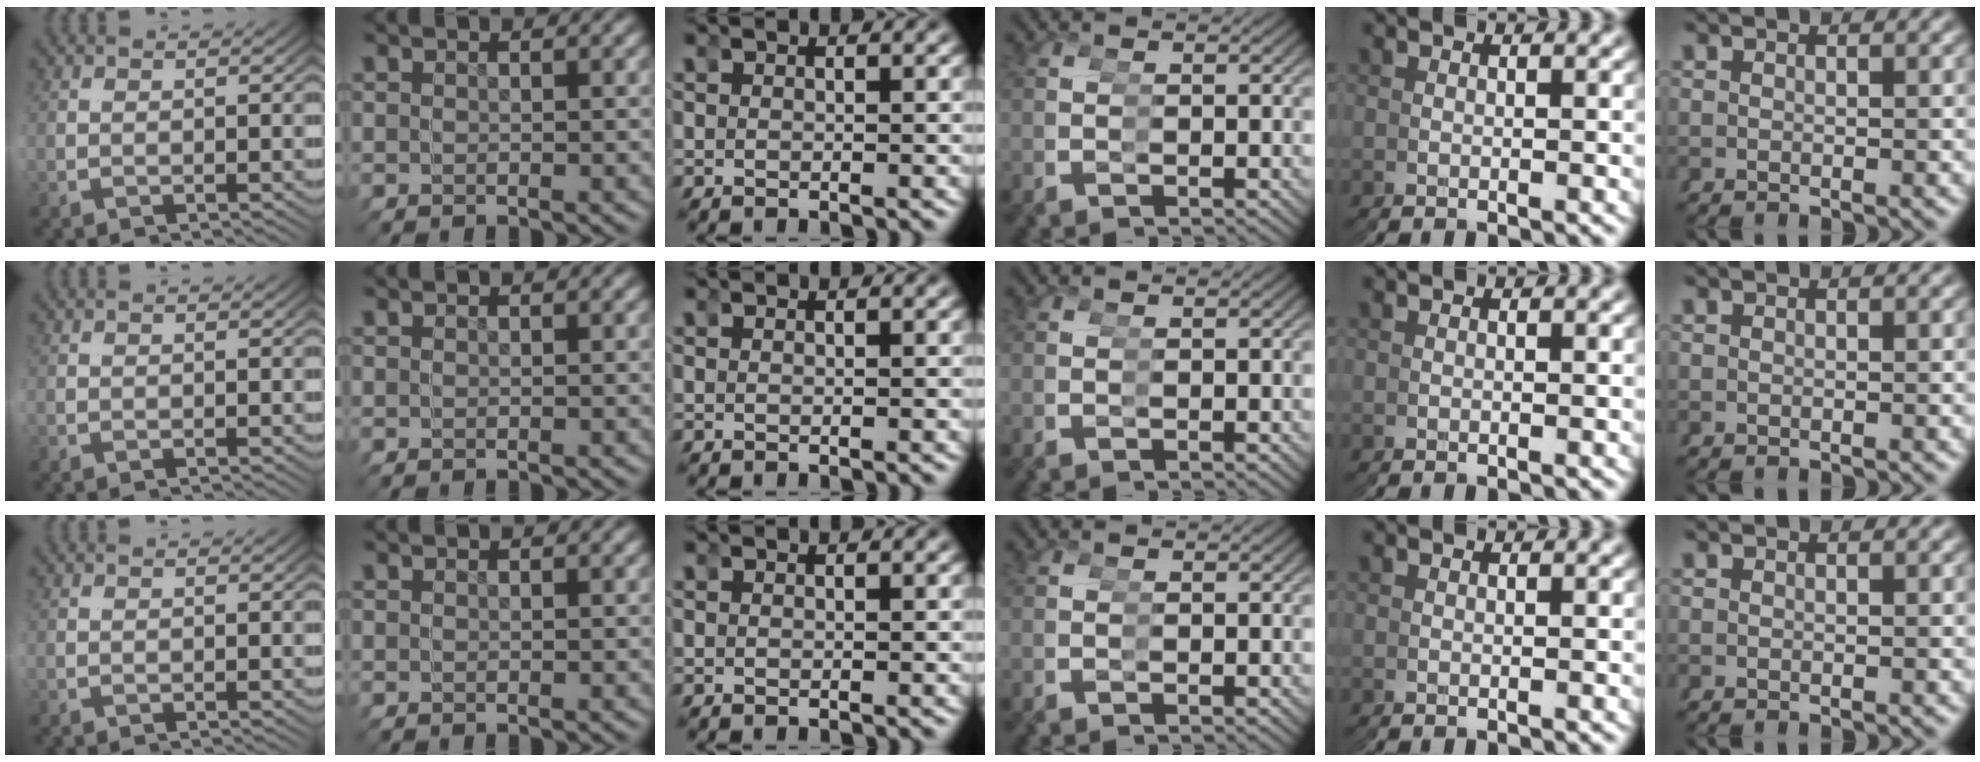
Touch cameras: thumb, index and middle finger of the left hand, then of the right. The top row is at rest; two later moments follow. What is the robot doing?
{"motion": "reach", "object": "sticker"}